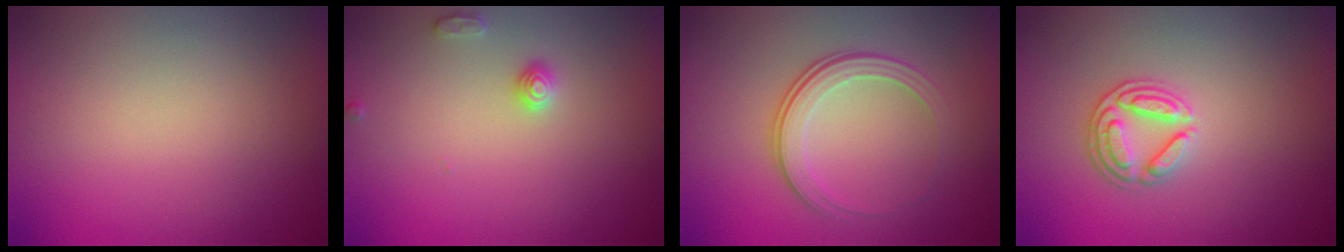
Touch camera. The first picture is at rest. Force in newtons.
{"total": 1.4, "press": 1.4, "slide": 0.1}
{"total": 3.6, "press": 2.5, "slide": 2.6}
{"total": 2.7, "press": 2.6, "slide": 0.9}